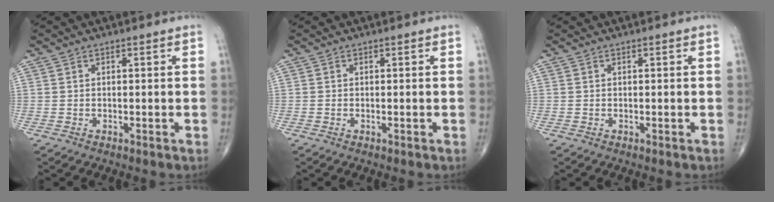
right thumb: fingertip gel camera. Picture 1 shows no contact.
{"total": 0.0}
{"total": 0.0}